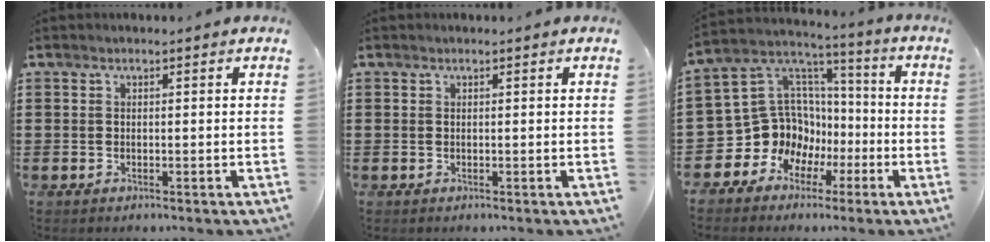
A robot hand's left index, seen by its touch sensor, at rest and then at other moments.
{"total": 0.0}
{"total": 11.8, "force": [-2.8, 11.1, 2.6], "torque": [-0.103, -0.022, -0.035]}